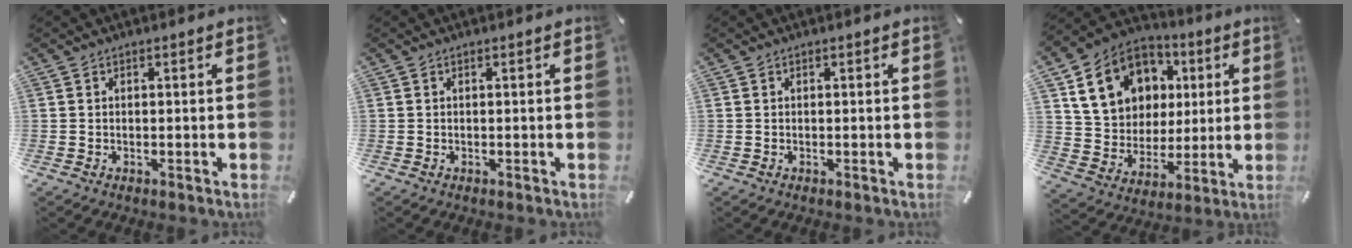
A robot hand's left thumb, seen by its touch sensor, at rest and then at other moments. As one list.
[{"total": 0.0}, {"total": 0.0}, {"total": 15.9, "force": [5.0, 13.8, 6.2], "torque": [-0.107, -0.006, 0.106]}]